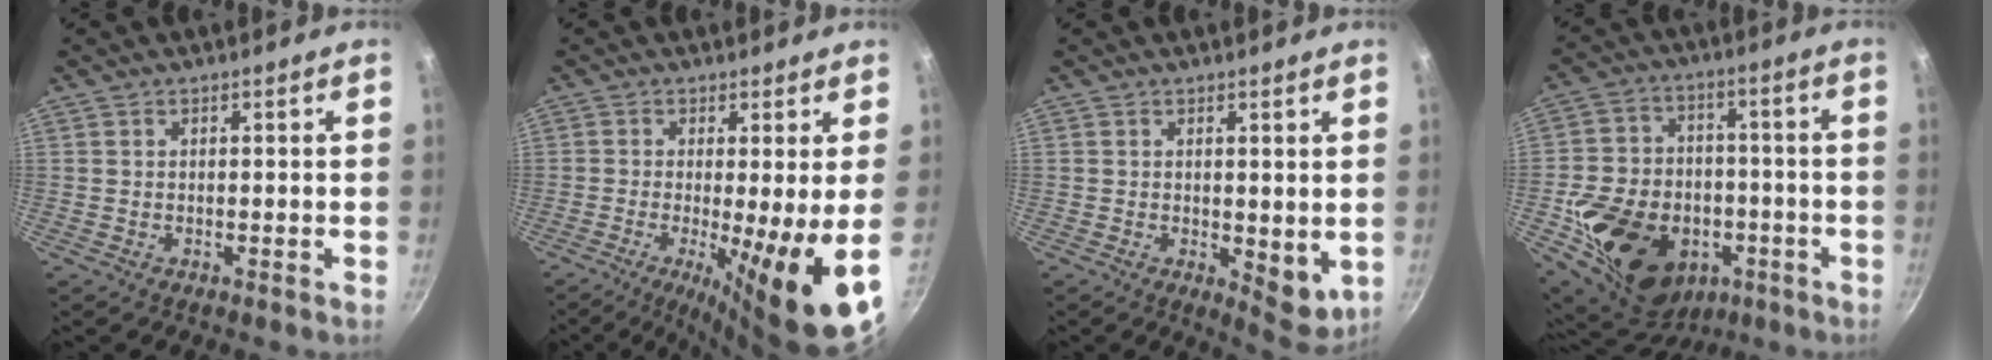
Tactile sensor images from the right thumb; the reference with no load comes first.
{"total": 12.4, "force": [-2.6, 1.1, 12.1], "torque": [-0.186, -0.019, -0.032]}
{"total": 5.8, "force": [0.3, 2.9, 5.0], "torque": [-0.053, -0.014, 0.012]}
{"total": 22.8, "force": [-6.6, 17.3, 13.3], "torque": [-0.214, 0.049, -0.086]}